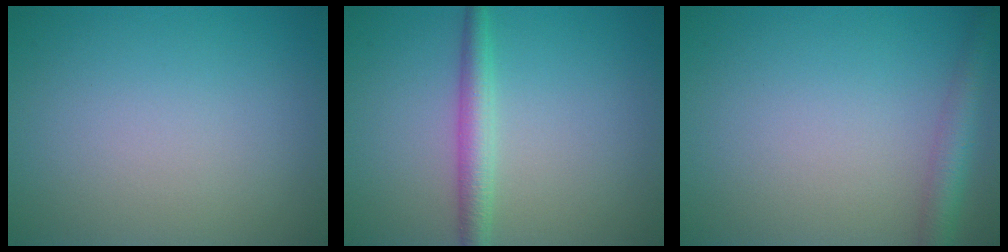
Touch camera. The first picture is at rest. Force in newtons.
{"total": 2.7, "press": 2.7, "slide": 0.0}
{"total": 2.9, "press": 2.9, "slide": 0.1}